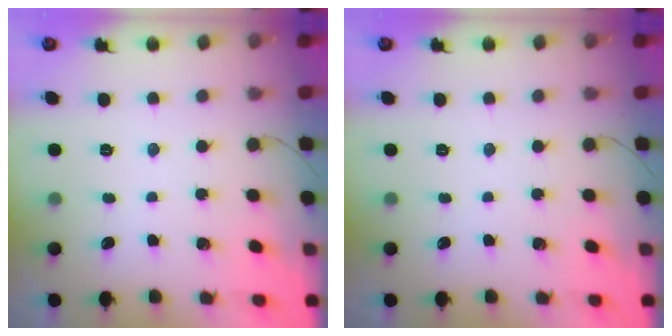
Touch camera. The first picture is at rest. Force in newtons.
{"total": 0.0}